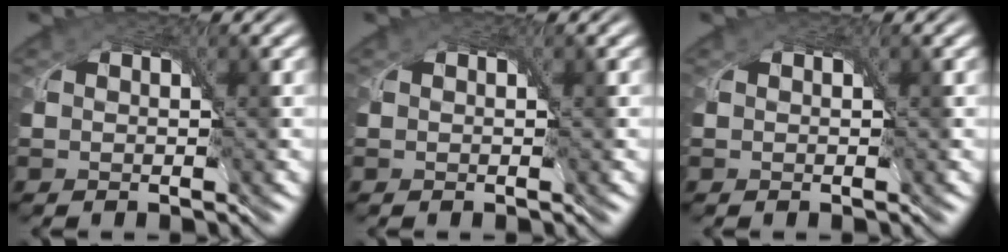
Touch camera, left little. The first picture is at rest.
{"total": 0.0}
{"total": 0.0}